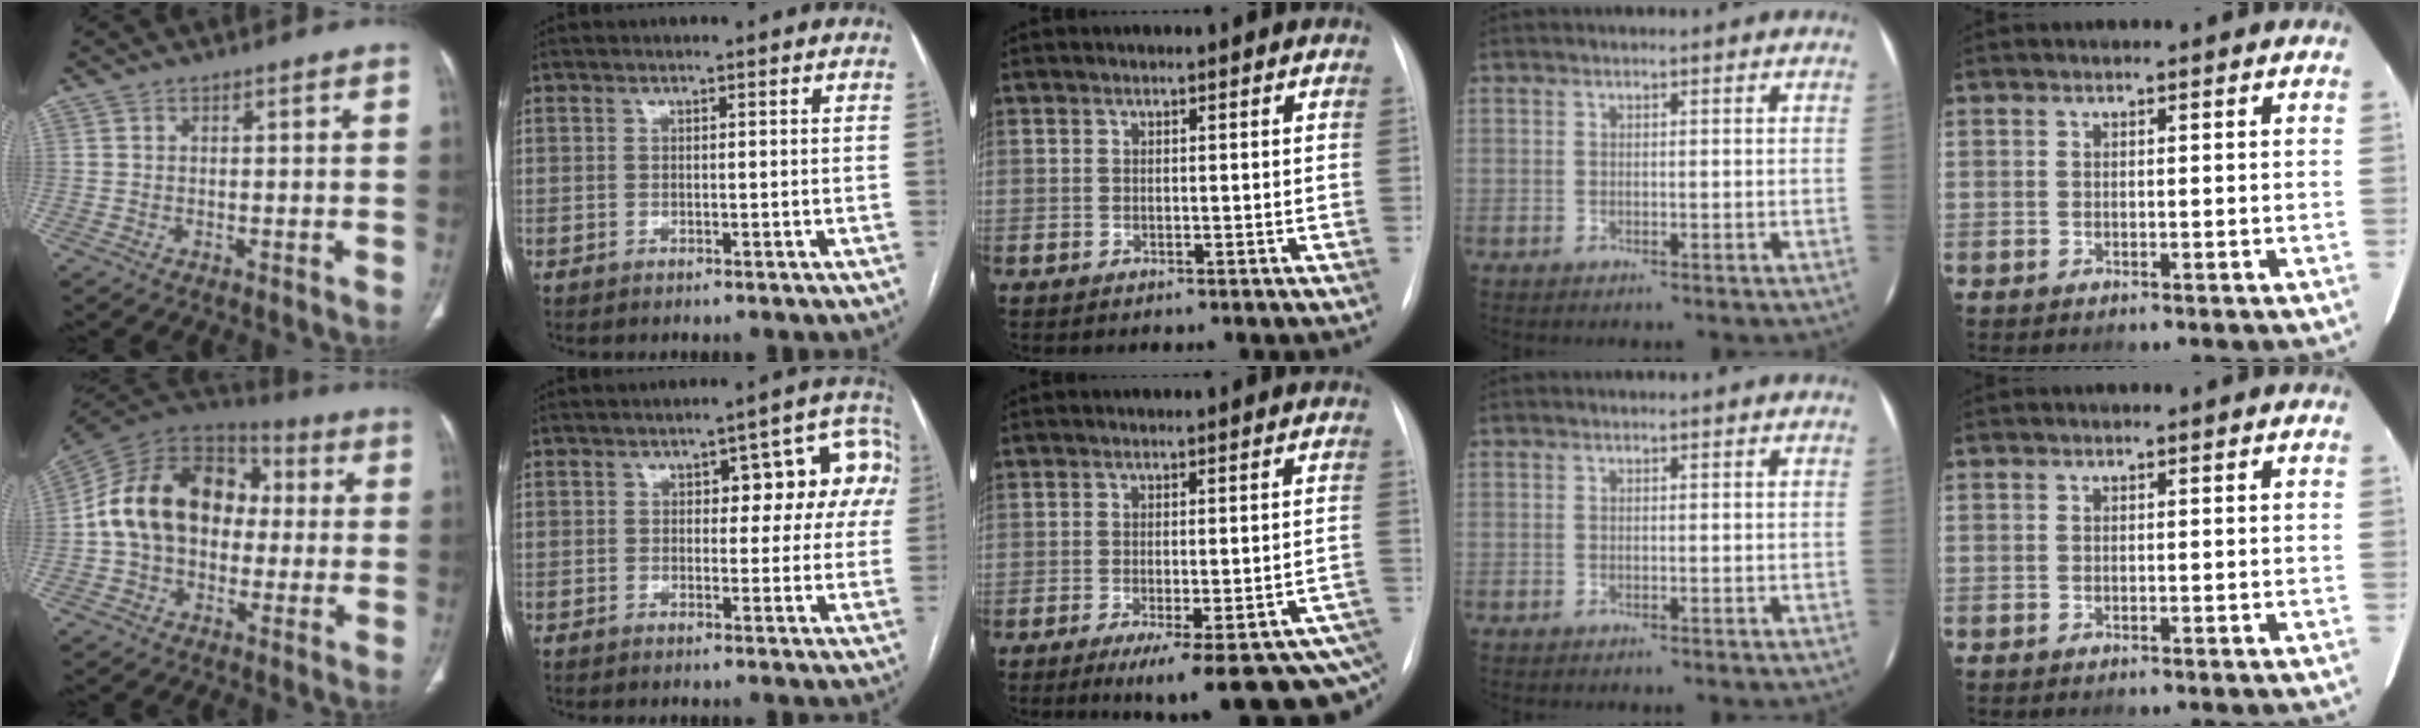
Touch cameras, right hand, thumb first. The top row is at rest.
{"thumb": {"total": 19.4, "force": [0.7, 14.2, 13.2], "torque": [-0.210, 0.045, 0.002]}, "index": {"total": 9.6, "force": [2.1, 4.8, 8.0], "torque": [-0.074, 0.040, 0.024]}, "middle": {"total": 17.3, "force": [-12.4, 2.7, 11.8], "torque": [-0.080, 0.002, -0.148]}}